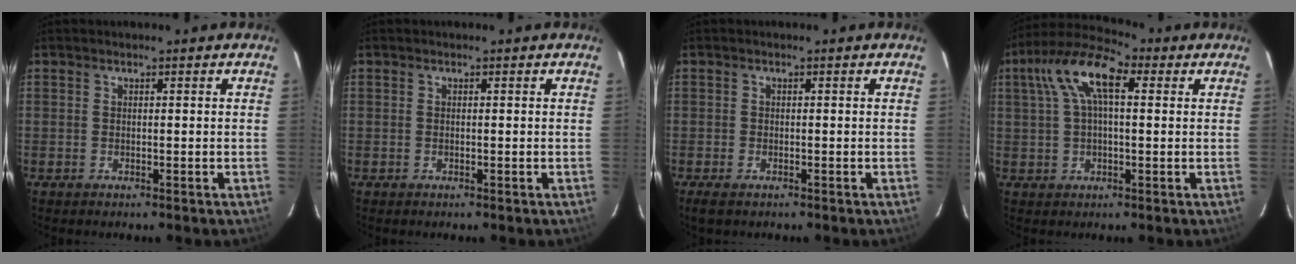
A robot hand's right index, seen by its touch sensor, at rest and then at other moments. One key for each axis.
{"total": 0.0}
{"total": 2.3, "fx": -1.6, "fy": 1.1, "fz": 1.4, "tx": -0.027, "ty": -0.007, "tz": -0.028}
{"total": 10.8, "fx": 3.2, "fy": 4.6, "fz": 9.2, "tx": -0.183, "ty": 0.035, "tz": 0.051}